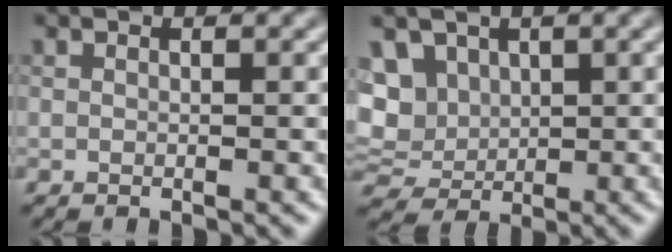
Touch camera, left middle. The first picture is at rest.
{"total": 4.7, "force": [1.3, 3.7, 2.5], "torque": [-0.071, 0.020, 0.030]}